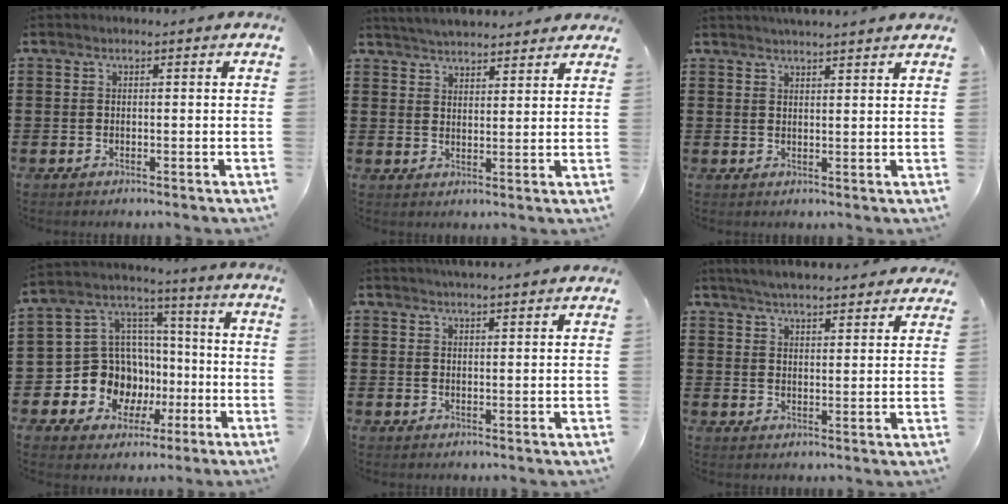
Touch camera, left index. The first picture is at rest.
{"total": 3.9, "force": [3.9, 0.2, 0.5], "torque": [-0.020, -0.013, 0.072]}
{"total": 2.4, "force": [2.4, -0.3, 0.3], "torque": [-0.013, -0.006, 0.046]}
{"total": 11.0, "force": [-2.9, 10.1, 3.2], "torque": [-0.114, 0.008, -0.045]}
{"total": 2.6, "force": [2.5, -0.3, 0.4], "torque": [-0.013, -0.006, 0.048]}
{"total": 4.8, "force": [4.7, -0.3, 1.0], "torque": [-0.034, -0.020, 0.084]}